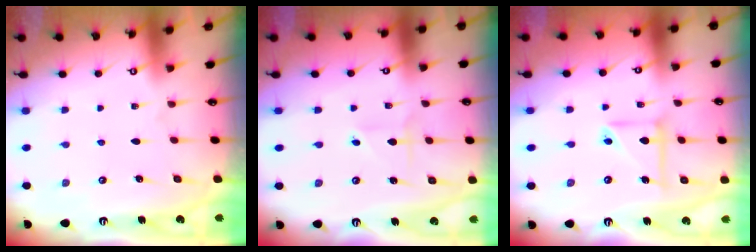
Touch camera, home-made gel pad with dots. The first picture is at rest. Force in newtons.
{"total": 2.2, "press": 2.2, "slide": 0.2}
{"total": 7.9, "press": 7.8, "slide": 1.2}